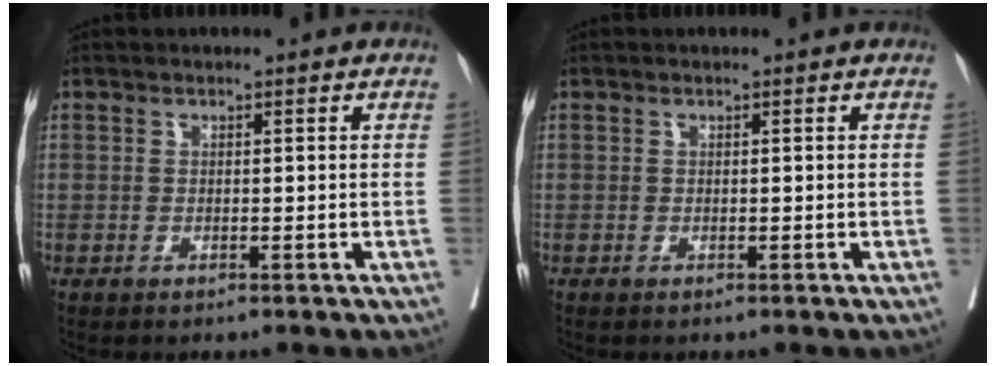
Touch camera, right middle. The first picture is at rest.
{"total": 0.0}